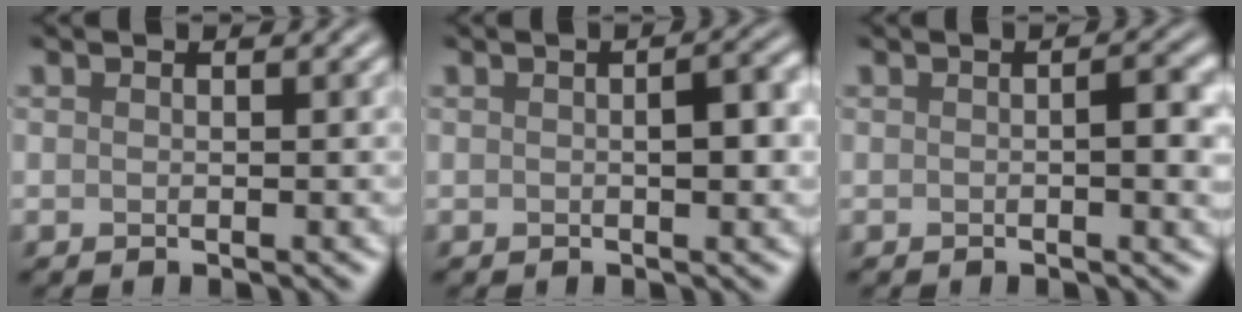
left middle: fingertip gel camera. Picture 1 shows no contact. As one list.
[{"total": 2.9, "force": [0.1, 0.8, 2.8], "torque": [-0.040, 0.004, 0.000]}, {"total": 2.6, "force": [-0.1, 0.5, 2.6], "torque": [-0.038, 0.001, -0.001]}]